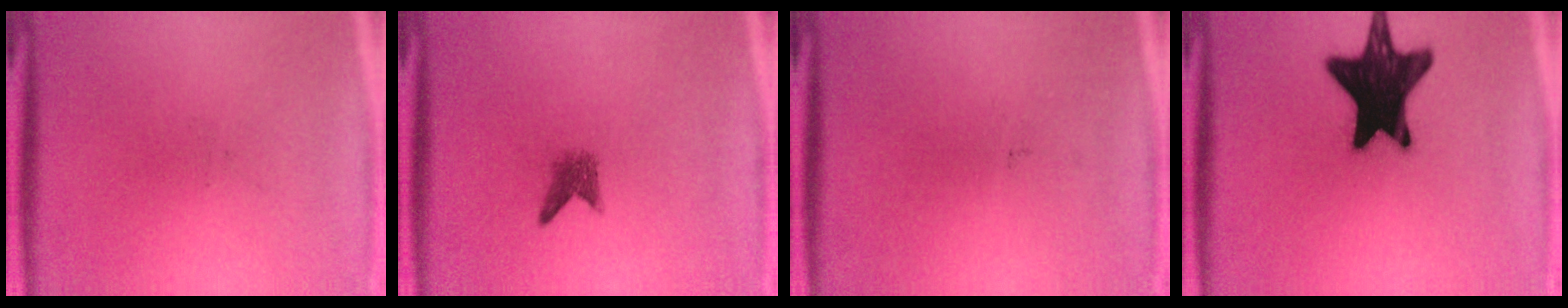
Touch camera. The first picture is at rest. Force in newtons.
{"total": 2.3}
{"total": 0.0}
{"total": 19.0}